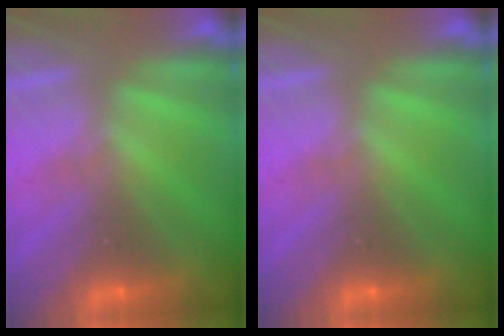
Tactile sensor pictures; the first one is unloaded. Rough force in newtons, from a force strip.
{"total": 0.0}